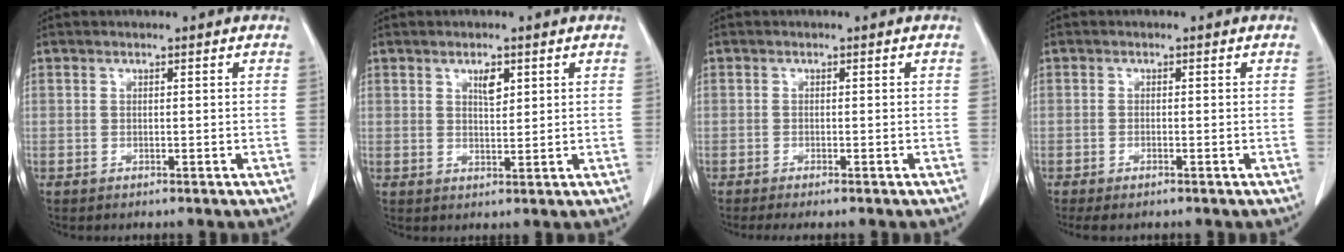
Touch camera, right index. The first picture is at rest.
{"total": 2.6, "force": [1.3, 1.0, 2.0], "torque": [-0.036, -0.002, 0.026]}
{"total": 2.7, "force": [-2.3, -0.2, 1.5], "torque": [-0.018, -0.004, -0.033]}
{"total": 2.0, "force": [-1.5, 0.3, 1.4], "torque": [-0.022, -0.004, -0.020]}